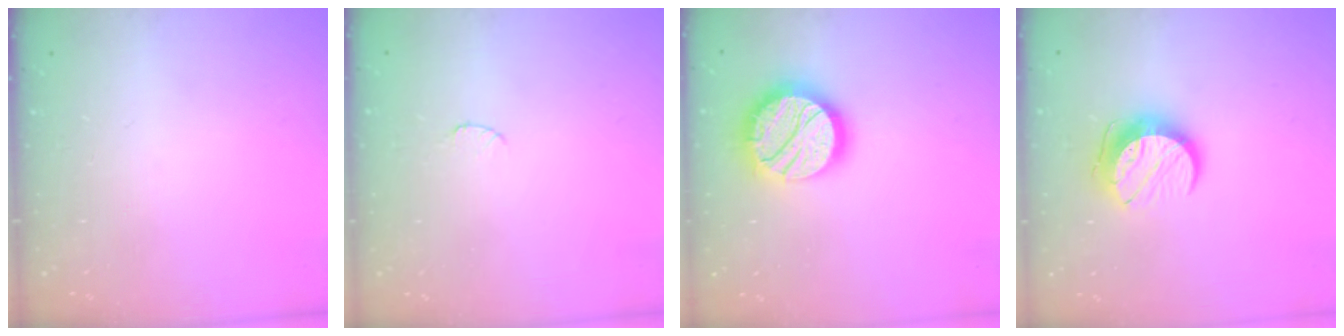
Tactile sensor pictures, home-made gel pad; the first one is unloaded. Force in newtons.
{"total": 4.8, "press": 4.7, "slide": 0.6}
{"total": 18.0, "press": 18.0, "slide": 1.2}
{"total": 10.5, "press": 10.5, "slide": 0.4}